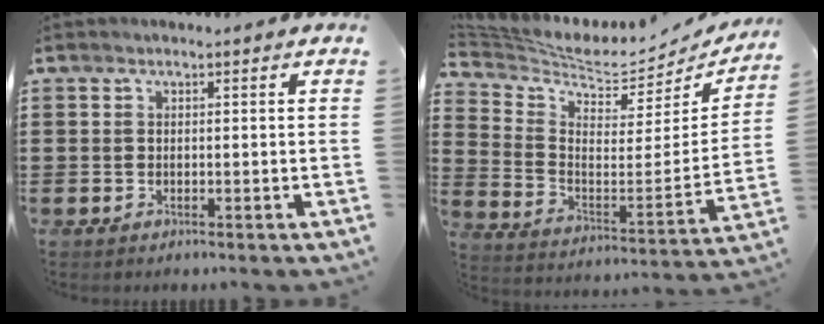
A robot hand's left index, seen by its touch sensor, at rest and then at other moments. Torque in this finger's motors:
{"motor_torque": [1.08, -1.06, 0.06, -0.01]}